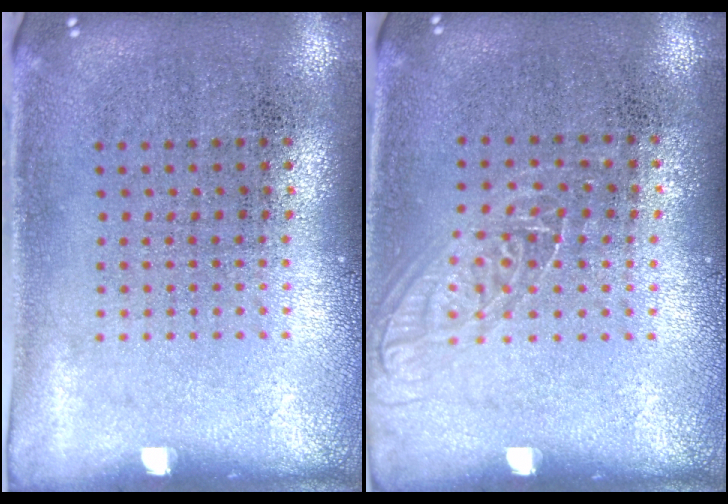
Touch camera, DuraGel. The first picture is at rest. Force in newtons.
{"total": 1.1, "press": 1.0, "slide": 0.5}